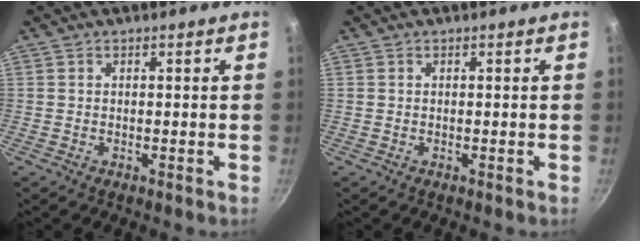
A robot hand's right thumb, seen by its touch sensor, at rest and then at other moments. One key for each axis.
{"total": 0.0}